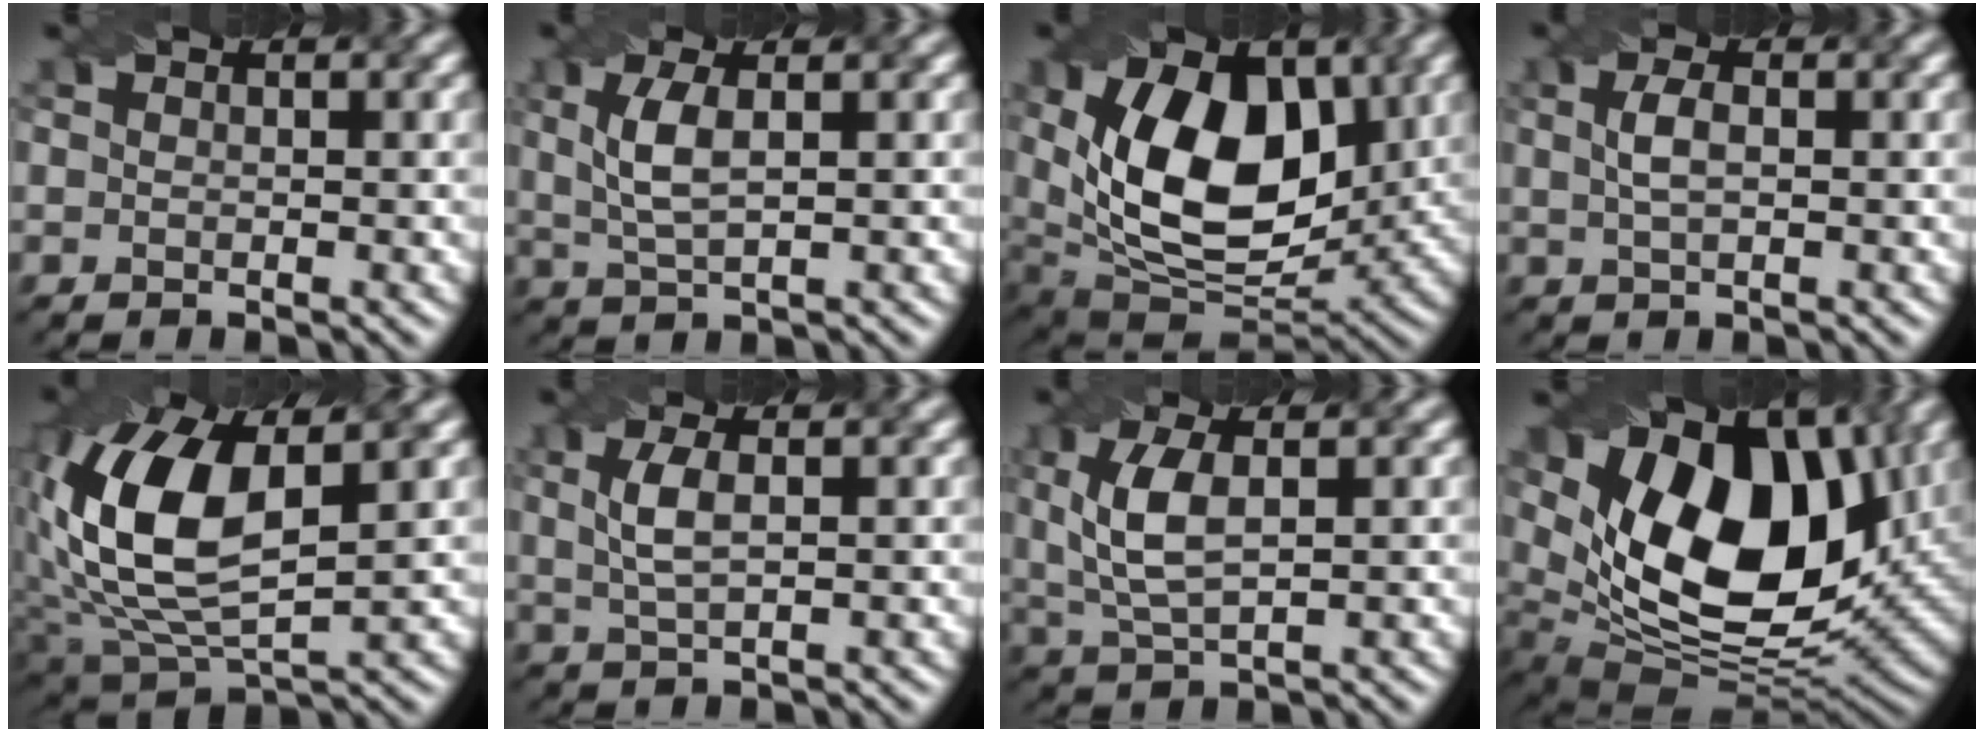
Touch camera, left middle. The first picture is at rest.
{"total": 3.6, "force": [0.9, 1.2, 3.3], "torque": [-0.075, 0.002, 0.019]}
{"total": 14.5, "force": [2.4, 9.1, 11.0], "torque": [-0.181, -0.010, 0.042]}
{"total": 2.0, "force": [0.4, 0.8, 1.8], "torque": [-0.040, 0.004, 0.008]}
{"total": 12.5, "force": [1.8, 6.7, 10.4], "torque": [-0.227, 0.001, 0.035]}
{"total": 3.0, "force": [0.8, 1.0, 2.7], "torque": [-0.063, 0.002, 0.019]}
{"total": 5.3, "force": [1.1, 2.3, 4.6], "torque": [-0.109, 0.002, 0.025]}
{"total": 16.7, "force": [4.8, 9.8, 12.6], "torque": [-0.207, -0.004, 0.083]}